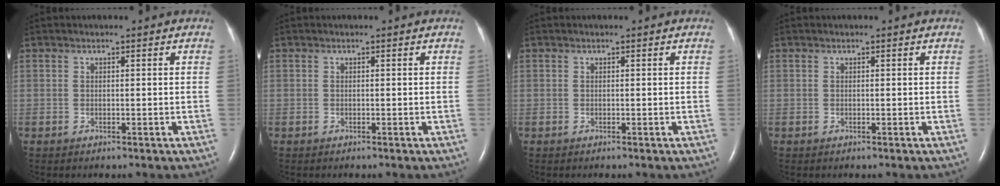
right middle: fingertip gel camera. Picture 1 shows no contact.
{"total": 0.0}
{"total": 0.0}
{"total": 0.0}